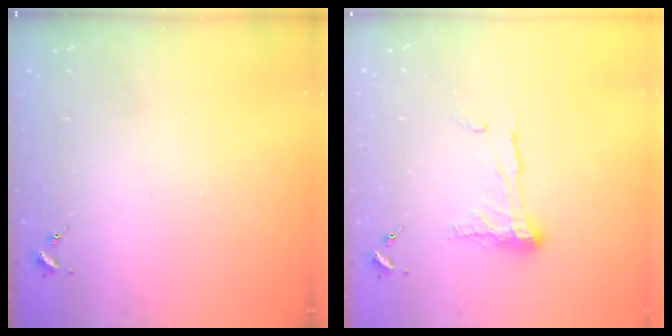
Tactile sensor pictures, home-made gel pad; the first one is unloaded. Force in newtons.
{"total": 11.0, "press": 10.9, "slide": 1.0}